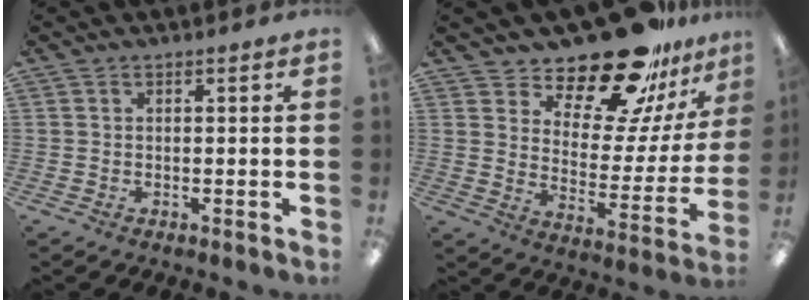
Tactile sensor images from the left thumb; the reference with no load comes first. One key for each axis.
{"total": 20.4, "fx": 17.2, "fy": 6.3, "fz": 8.9, "tx": -0.148, "ty": -0.127, "tz": 0.294}